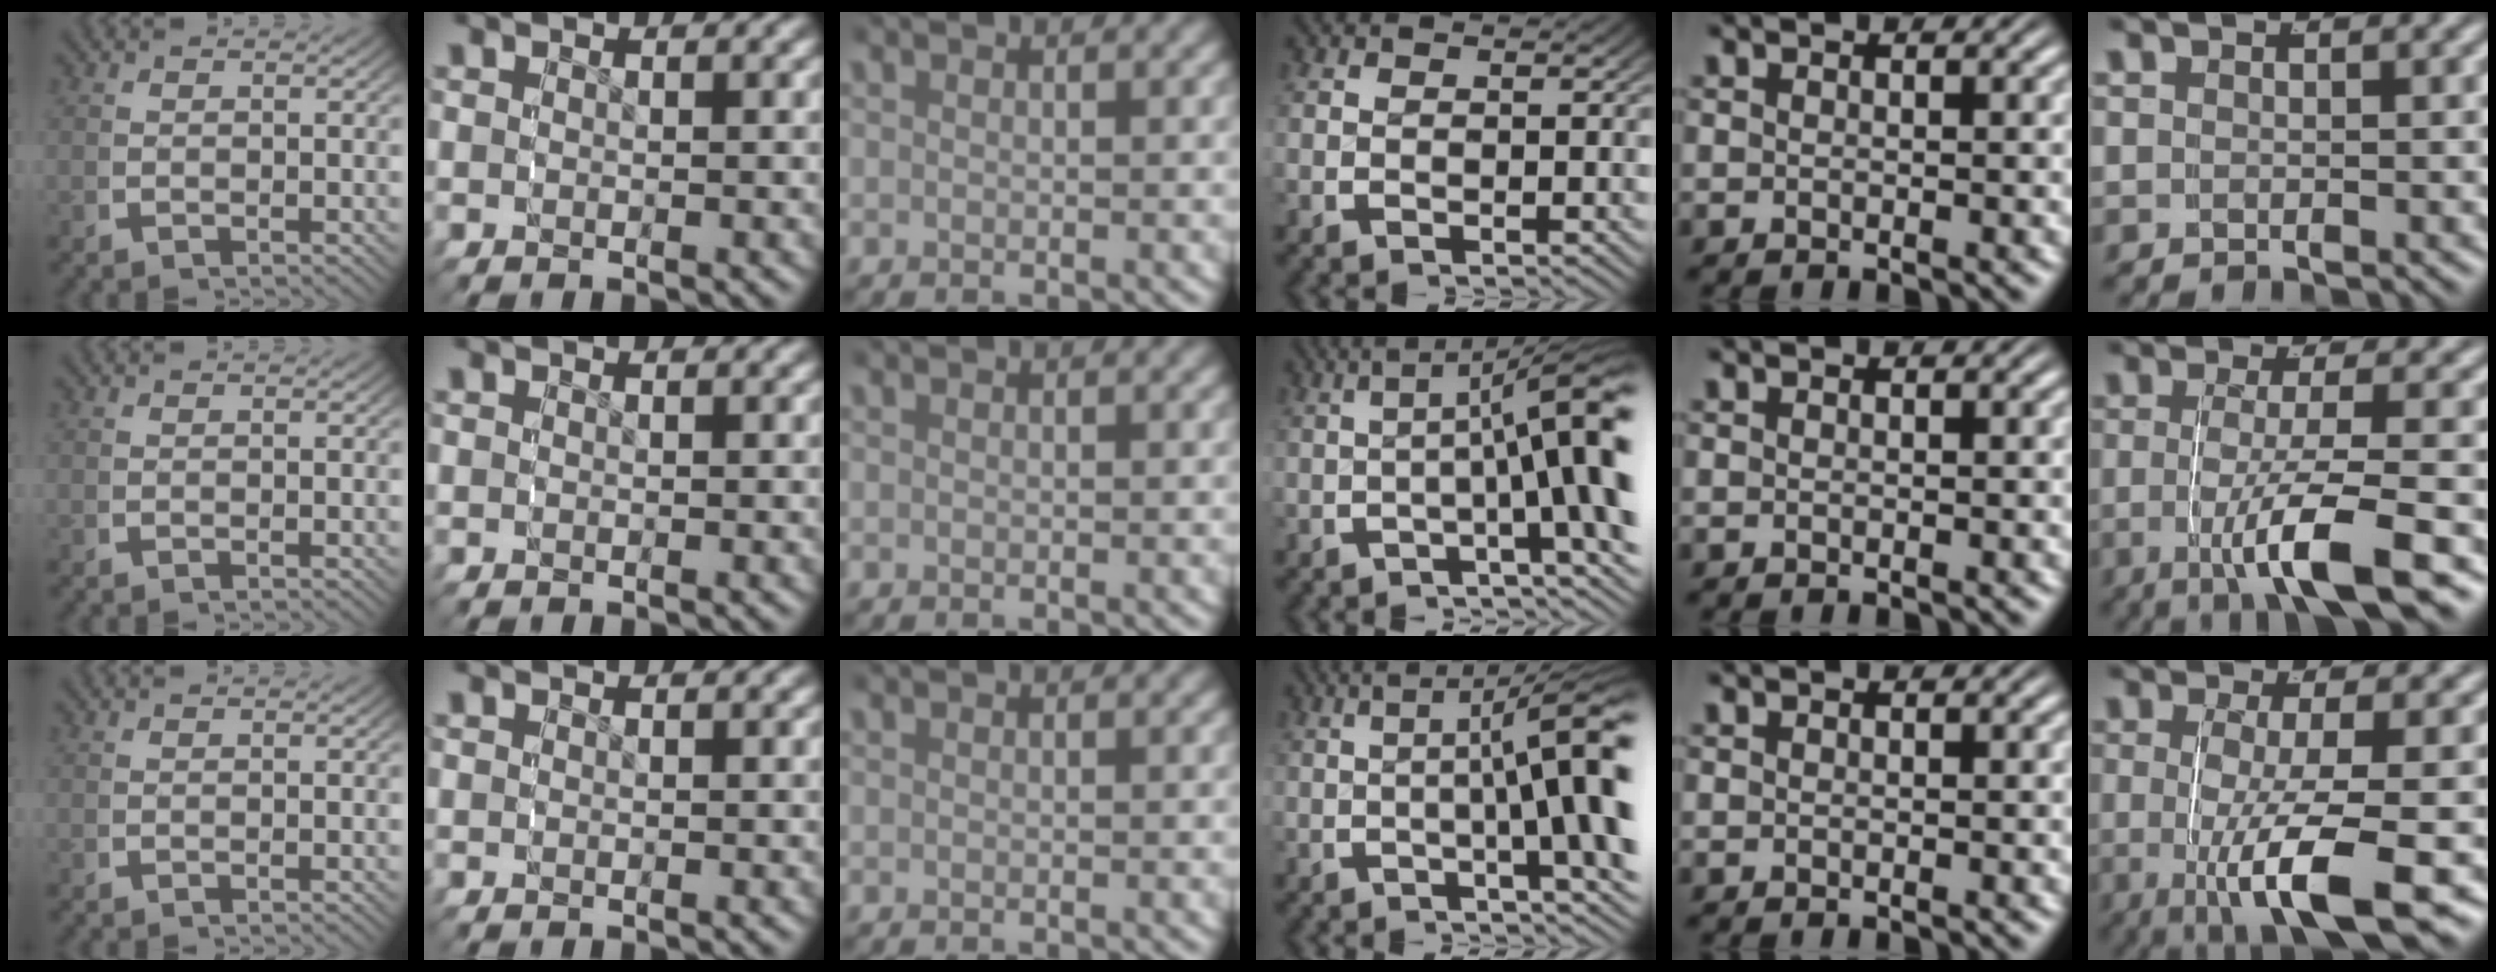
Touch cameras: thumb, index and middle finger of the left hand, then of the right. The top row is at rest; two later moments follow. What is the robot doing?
{"motion": "grasp_and_lifting", "object": "dispenser bottle"}